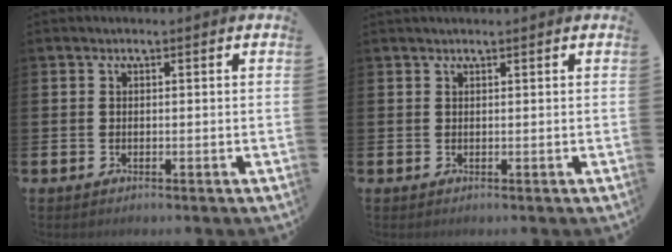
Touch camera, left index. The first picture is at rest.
{"total": 0.5, "force": [0.5, -0.1, 0.1], "torque": [0.006, -0.004, 0.007]}